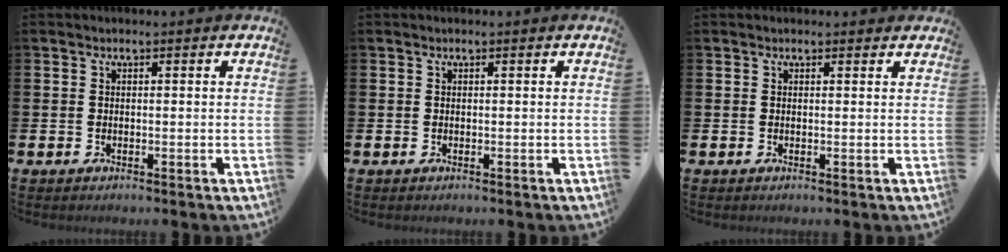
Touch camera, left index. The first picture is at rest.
{"total": 0.0}
{"total": 0.6, "force": [0.4, 0.3, 0.2], "torque": [0.003, 0.001, 0.005]}